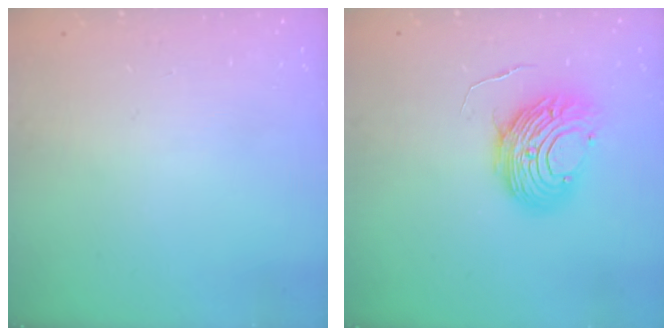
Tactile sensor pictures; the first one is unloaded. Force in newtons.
{"total": 10.9, "press": 10.8, "slide": 1.1}